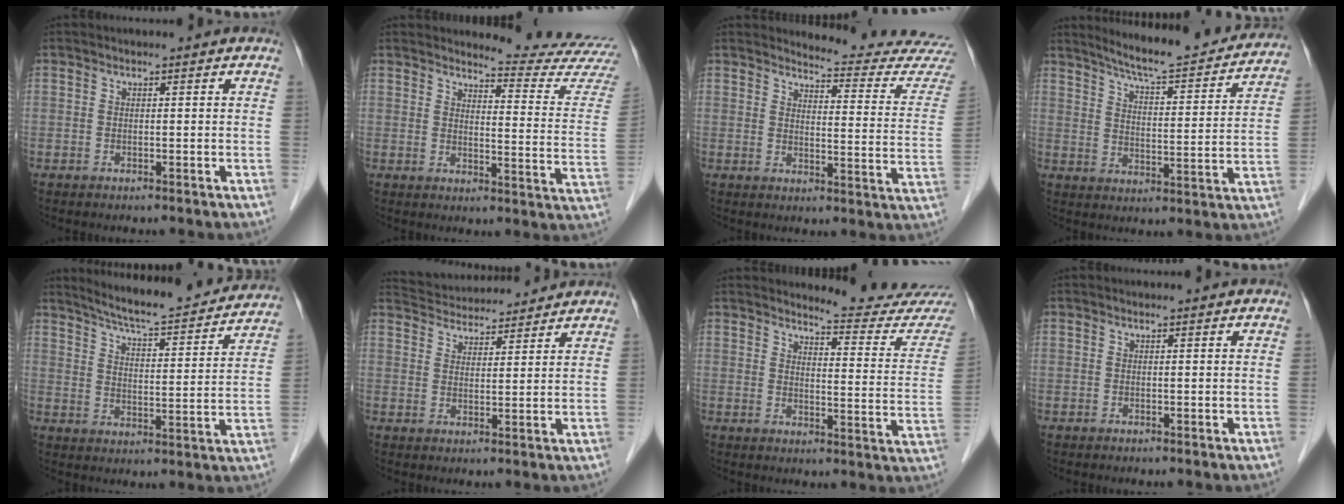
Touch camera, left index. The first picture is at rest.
{"total": 12.9, "force": [12.7, -1.7, 0.7], "torque": [-0.007, -0.123, 0.133]}
{"total": 14.2, "force": [14.1, -1.0, 1.2], "torque": [-0.006, -0.117, 0.146]}
{"total": 18.1, "force": [16.8, 1.7, 6.7], "torque": [-0.098, -0.027, 0.221]}
{"total": 18.4, "force": [17.0, 1.7, 6.6], "torque": [-0.101, -0.016, 0.228]}
{"total": 10.6, "force": [10.2, 1.9, 2.1], "torque": [-0.036, 0.029, 0.155]}
{"total": 14.0, "force": [13.8, -0.5, 1.9], "torque": [-0.017, -0.108, 0.147]}
{"total": 0.0}